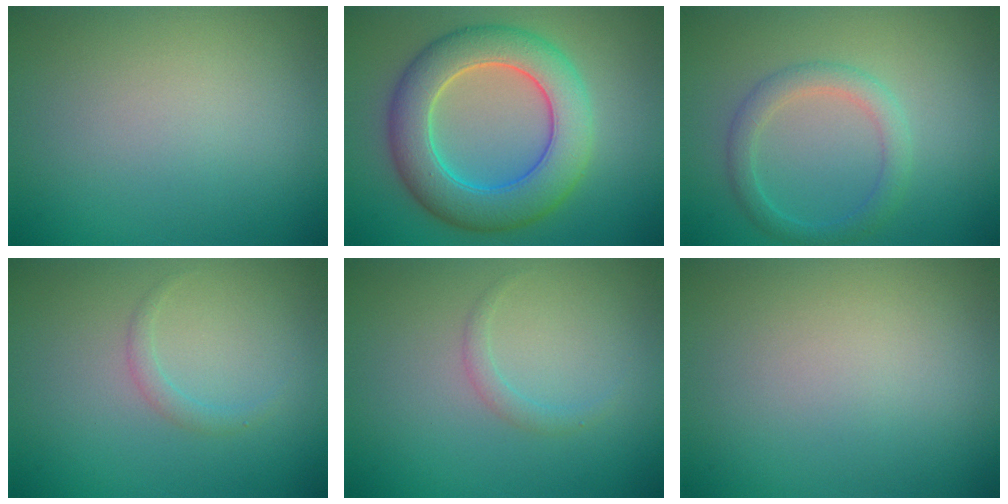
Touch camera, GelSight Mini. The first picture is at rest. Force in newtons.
{"total": 8.1, "press": 8.1, "slide": 0.5}
{"total": 2.5, "press": 2.5, "slide": 0.1}
{"total": 1.0, "press": 1.0, "slide": 0.0}
{"total": 1.0, "press": 1.0, "slide": 0.0}
{"total": 0.0}